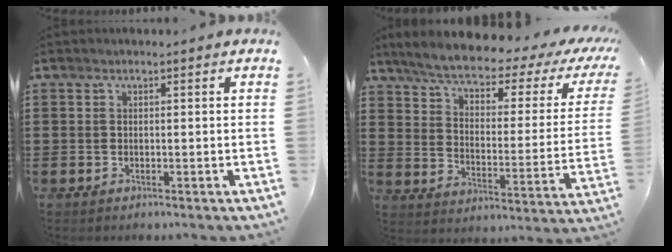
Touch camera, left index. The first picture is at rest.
{"total": 5.2, "force": [3.8, 1.0, 3.4], "torque": [-0.086, -0.026, 0.058]}